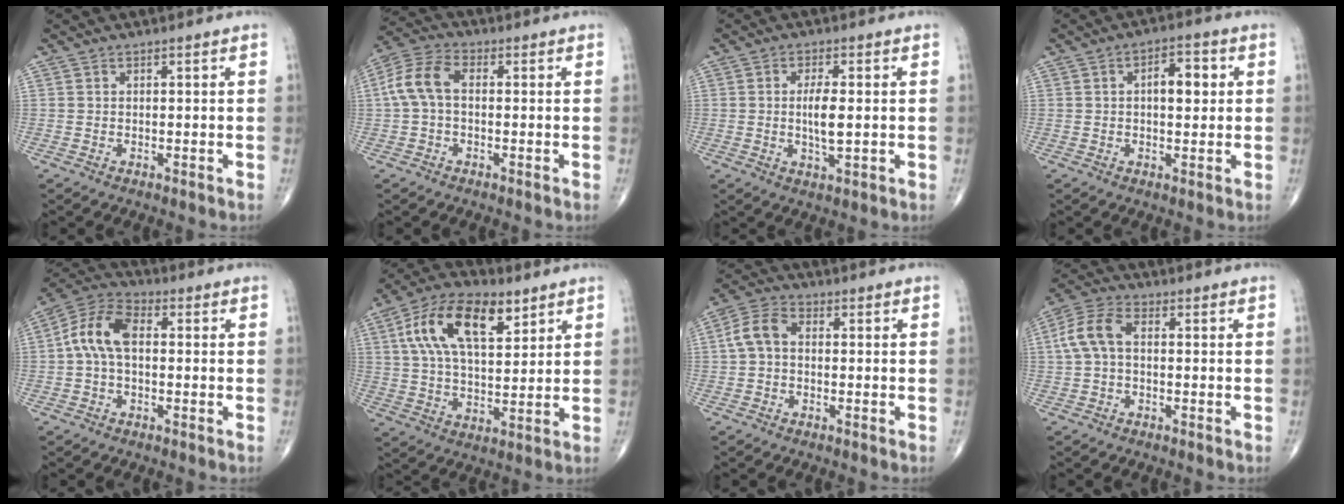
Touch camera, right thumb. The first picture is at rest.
{"total": 7.6, "force": [0.3, 4.5, 6.1], "torque": [-0.133, 0.025, -0.003]}
{"total": 5.4, "force": [0.1, 1.7, 5.1], "torque": [-0.096, -0.009, 0.001]}
{"total": 5.9, "force": [1.0, 3.0, 5.0], "torque": [-0.061, 0.007, 0.010]}
{"total": 9.1, "force": [0.3, 5.3, 7.4], "torque": [-0.148, 0.027, -0.003]}
{"total": 16.2, "force": [6.9, 7.9, 12.4], "torque": [-0.211, -0.004, 0.121]}
{"total": 5.6, "force": [0.1, 3.8, 4.2], "torque": [-0.084, 0.019, -0.007]}
{"total": 6.9, "force": [0.4, 4.0, 5.6], "torque": [-0.127, 0.023, 0.002]}